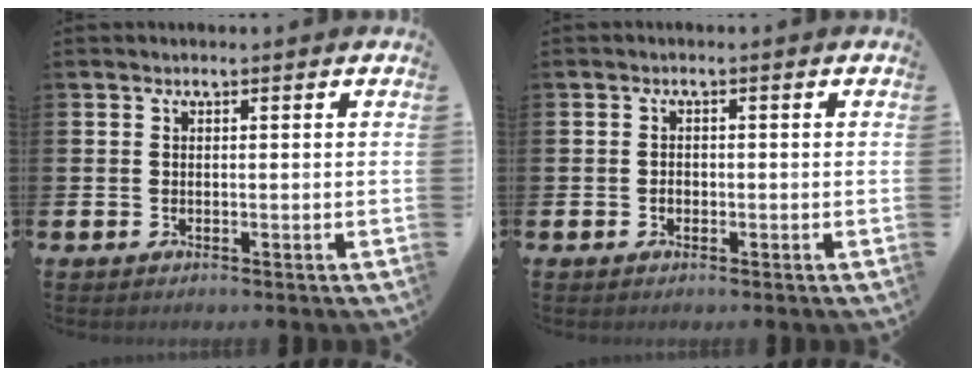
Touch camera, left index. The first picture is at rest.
{"total": 1.0, "force": [-0.3, 0.8, 0.5], "torque": [-0.003, 0.001, -0.009]}